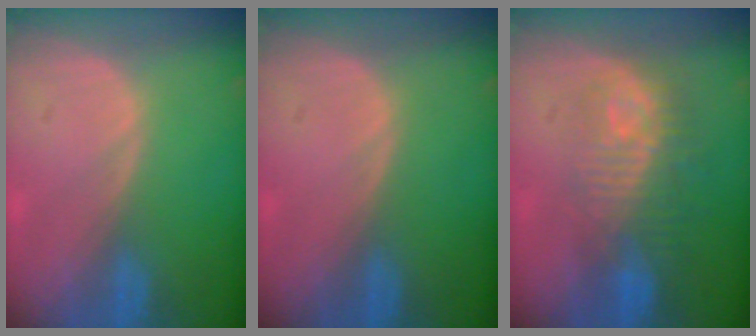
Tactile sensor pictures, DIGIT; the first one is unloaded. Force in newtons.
{"total": 0.0}
{"total": 9.7, "press": 8.7, "slide": 4.3}